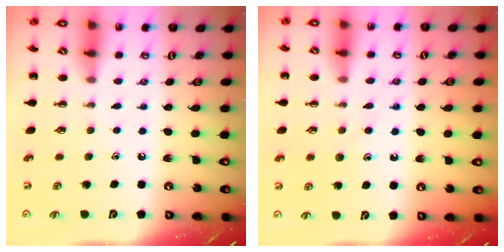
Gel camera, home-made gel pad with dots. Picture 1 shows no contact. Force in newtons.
{"total": 9.4, "press": 9.4, "slide": 0.7}